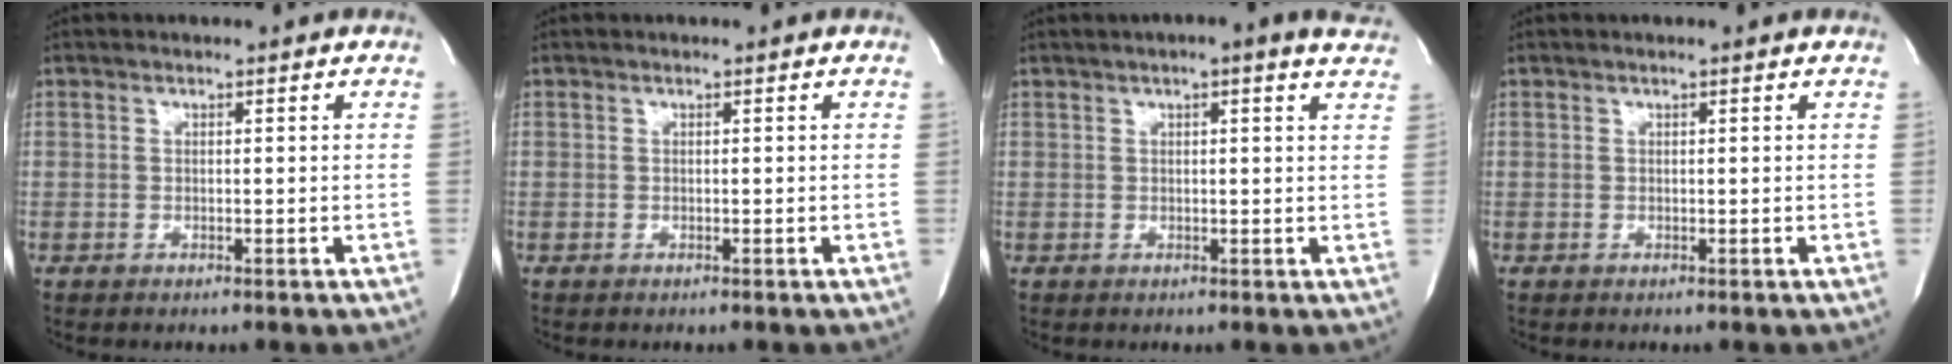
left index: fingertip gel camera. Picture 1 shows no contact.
{"total": 0.0}
{"total": 8.0, "force": [6.3, 1.1, 4.9], "torque": [-0.064, 0.017, 0.060]}
{"total": 0.6, "force": [0.5, -0.1, 0.4], "torque": [-0.010, 0.005, 0.010]}